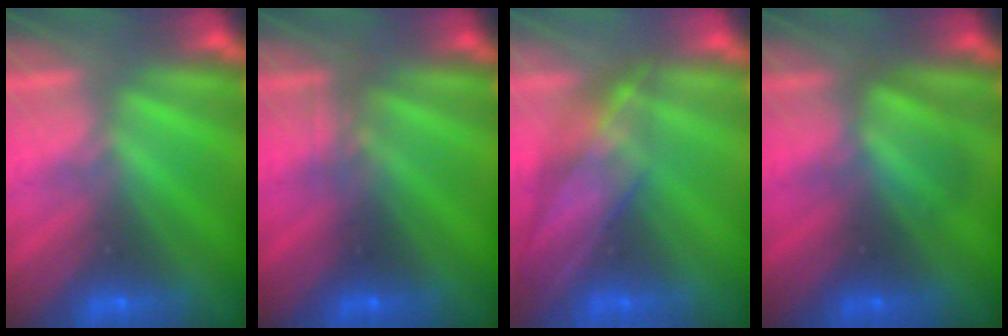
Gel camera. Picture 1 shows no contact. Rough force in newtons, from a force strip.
{"total": 2.3}
{"total": 4.3}
{"total": 2.5}